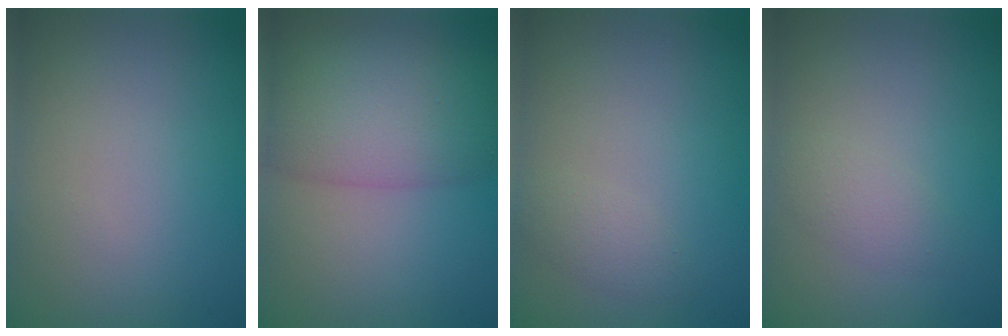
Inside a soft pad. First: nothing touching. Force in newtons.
{"total": 7.9, "press": 7.9, "slide": 0.4}
{"total": 1.2, "press": 1.2, "slide": 0.0}
{"total": 1.7, "press": 1.7, "slide": 0.1}